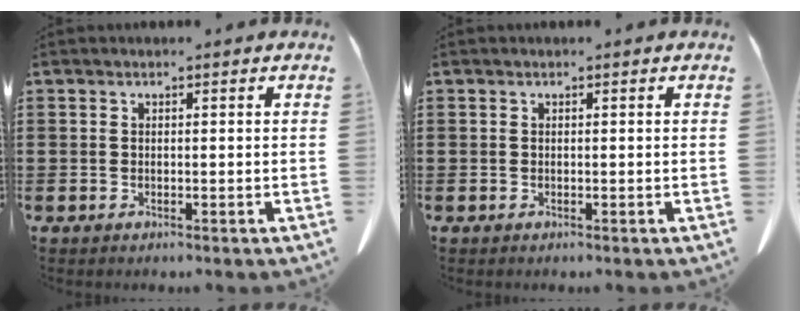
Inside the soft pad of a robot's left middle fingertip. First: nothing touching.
{"total": 0.0}